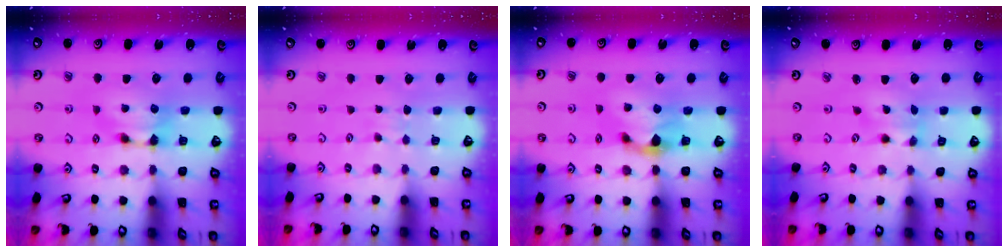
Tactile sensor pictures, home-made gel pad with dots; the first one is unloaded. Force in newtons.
{"total": 3.9, "press": 3.9, "slide": 0.2}
{"total": 1.2, "press": 0.1, "slide": 1.2}
{"total": 1.5, "press": 1.1, "slide": 1.0}